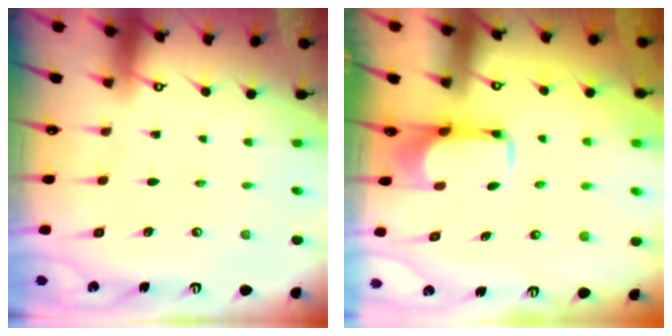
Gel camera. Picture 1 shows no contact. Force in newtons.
{"total": 2.1, "press": 2.1, "slide": 0.4}